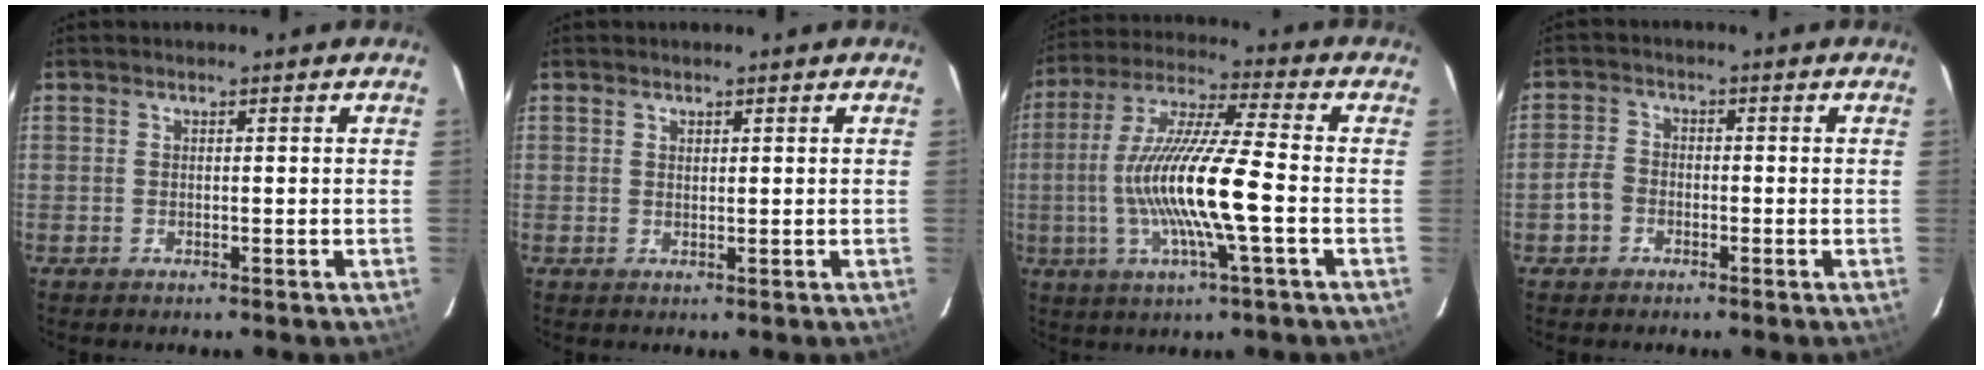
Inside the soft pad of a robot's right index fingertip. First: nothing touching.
{"total": 0.8, "force": [0.5, 0.6, 0.3], "torque": [-0.003, 0.002, 0.010]}
{"total": 16.0, "force": [-2.9, 0.9, 15.8], "torque": [-0.308, -0.002, -0.055]}
{"total": 3.7, "force": [-1.8, 3.0, 1.3], "torque": [-0.031, 0.011, -0.033]}